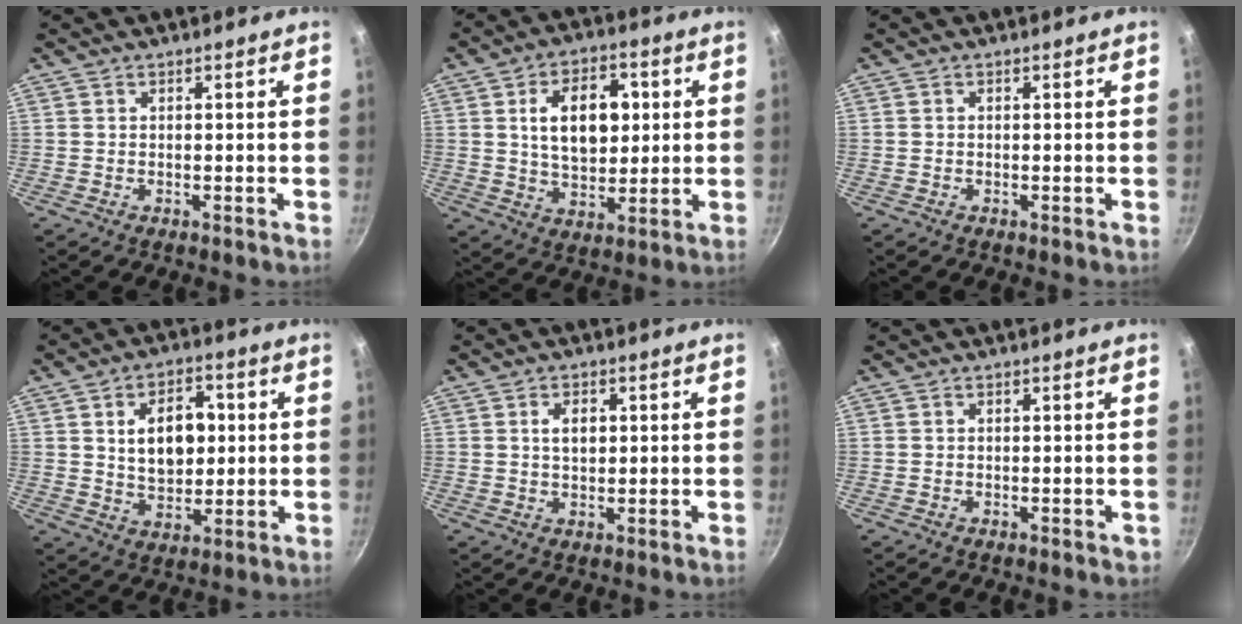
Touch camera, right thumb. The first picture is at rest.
{"total": 14.0, "force": [2.7, 9.0, 10.4], "torque": [-0.132, -0.004, 0.045]}
{"total": 0.0}
{"total": 12.0, "force": [2.0, 8.0, 8.7], "torque": [-0.104, -0.002, 0.036]}
{"total": 3.9, "force": [0.8, 2.5, 2.9], "torque": [-0.038, 0.002, 0.014]}
{"total": 0.7, "force": [-0.3, 0.4, 0.4], "torque": [-0.003, 0.002, -0.005]}